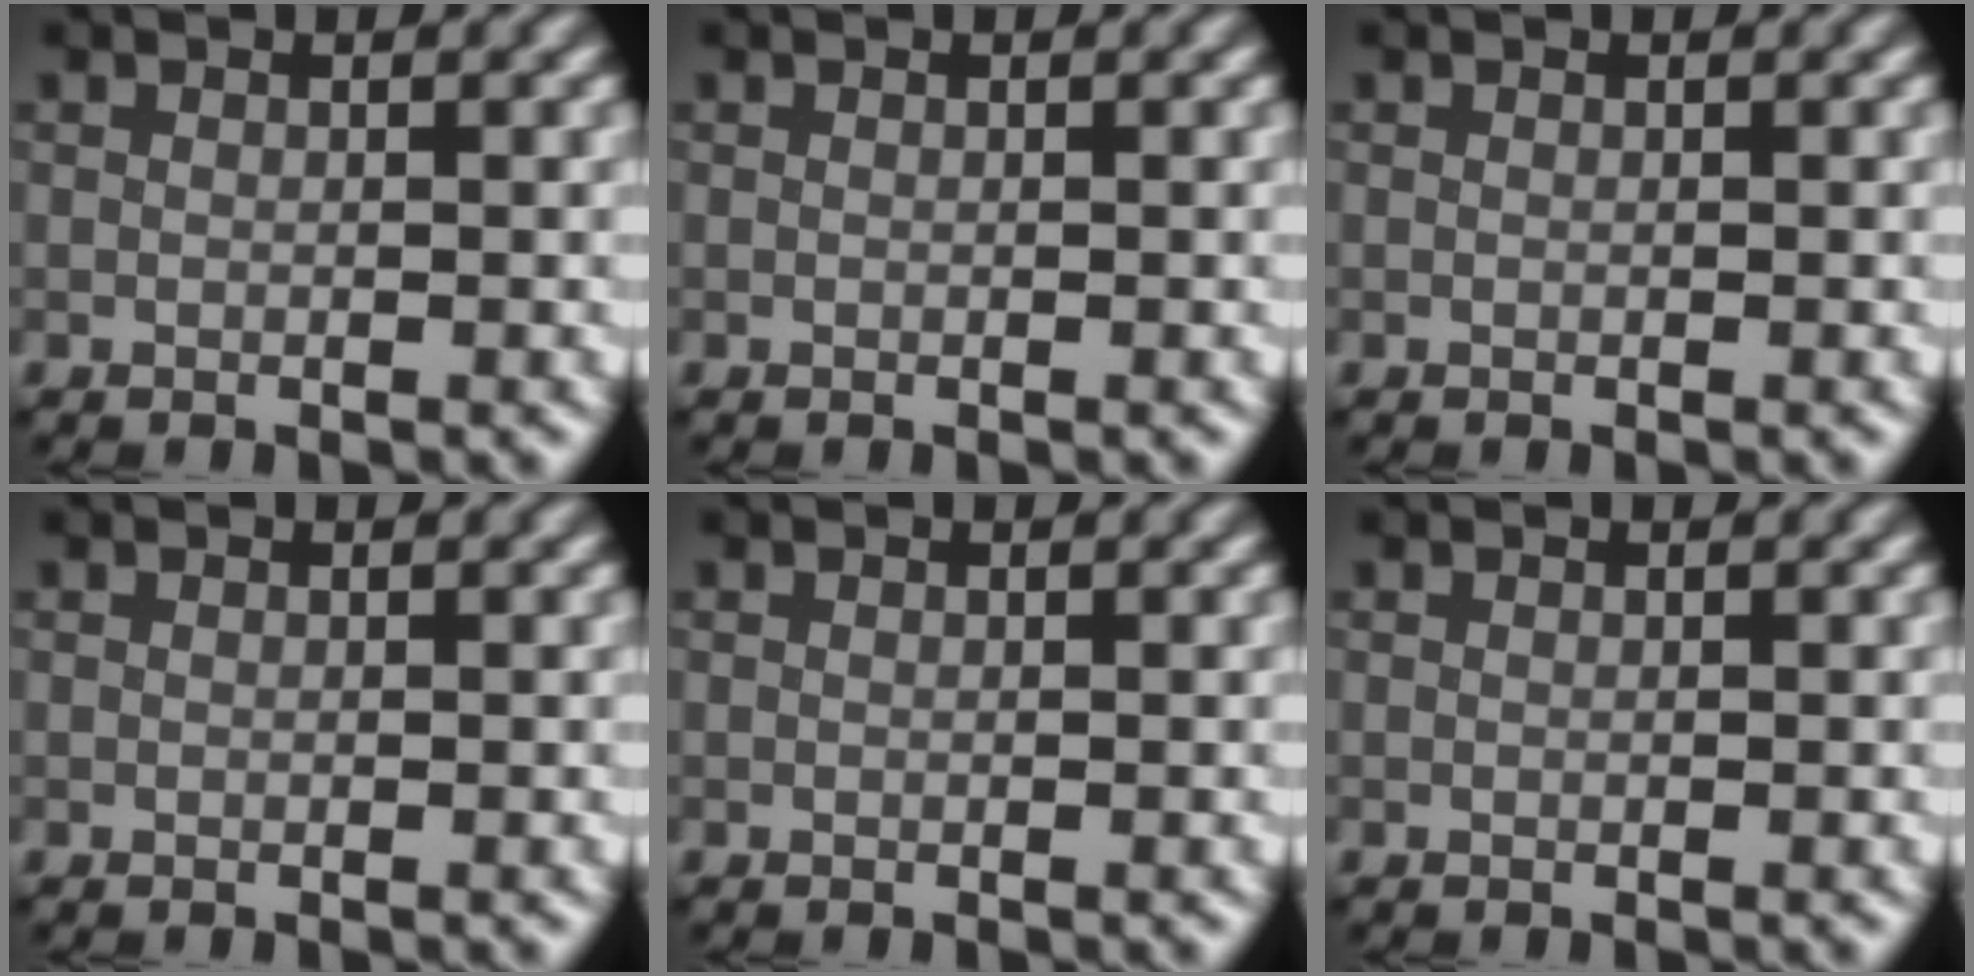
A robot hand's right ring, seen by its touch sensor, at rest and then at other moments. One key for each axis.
{"total": 0.0}
{"total": 0.0}
{"total": 0.0}
{"total": 0.0}
{"total": 0.0}